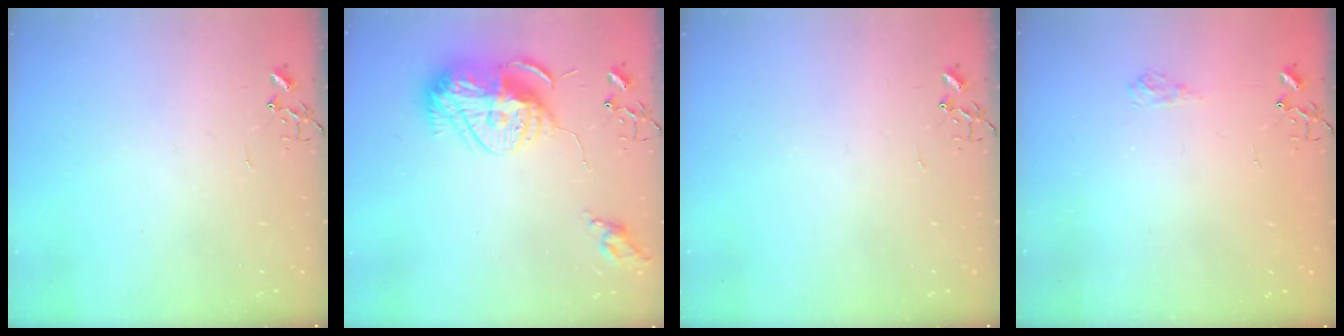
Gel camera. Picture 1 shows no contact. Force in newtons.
{"total": 14.8, "press": 14.8, "slide": 1.2}
{"total": 0.0}
{"total": 4.7, "press": 4.7, "slide": 0.6}